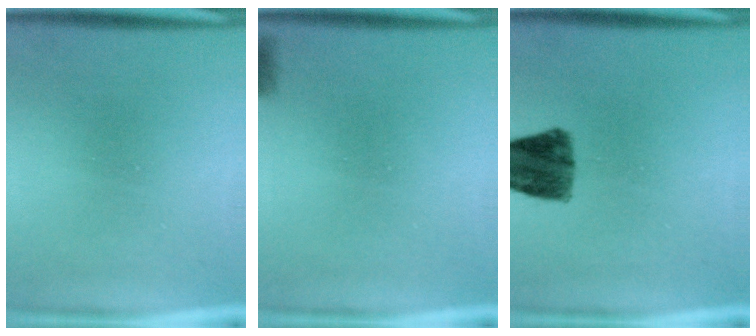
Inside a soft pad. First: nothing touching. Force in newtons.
{"total": 2.9}
{"total": 8.4}